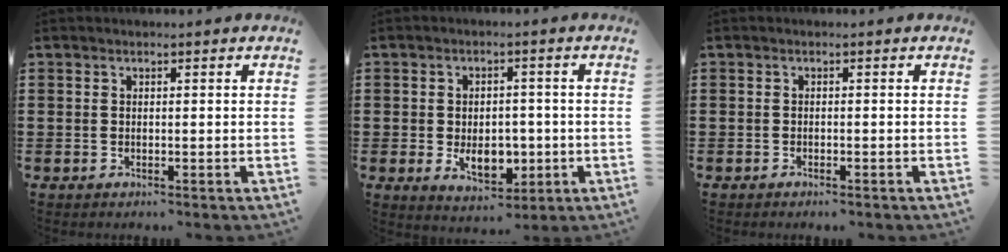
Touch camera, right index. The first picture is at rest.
{"total": 6.3, "force": [-1.3, 4.2, 4.5], "torque": [-0.074, -0.002, -0.023]}
{"total": 0.6, "force": [-0.6, 0.1, 0.2], "torque": [-0.006, -0.001, -0.012]}